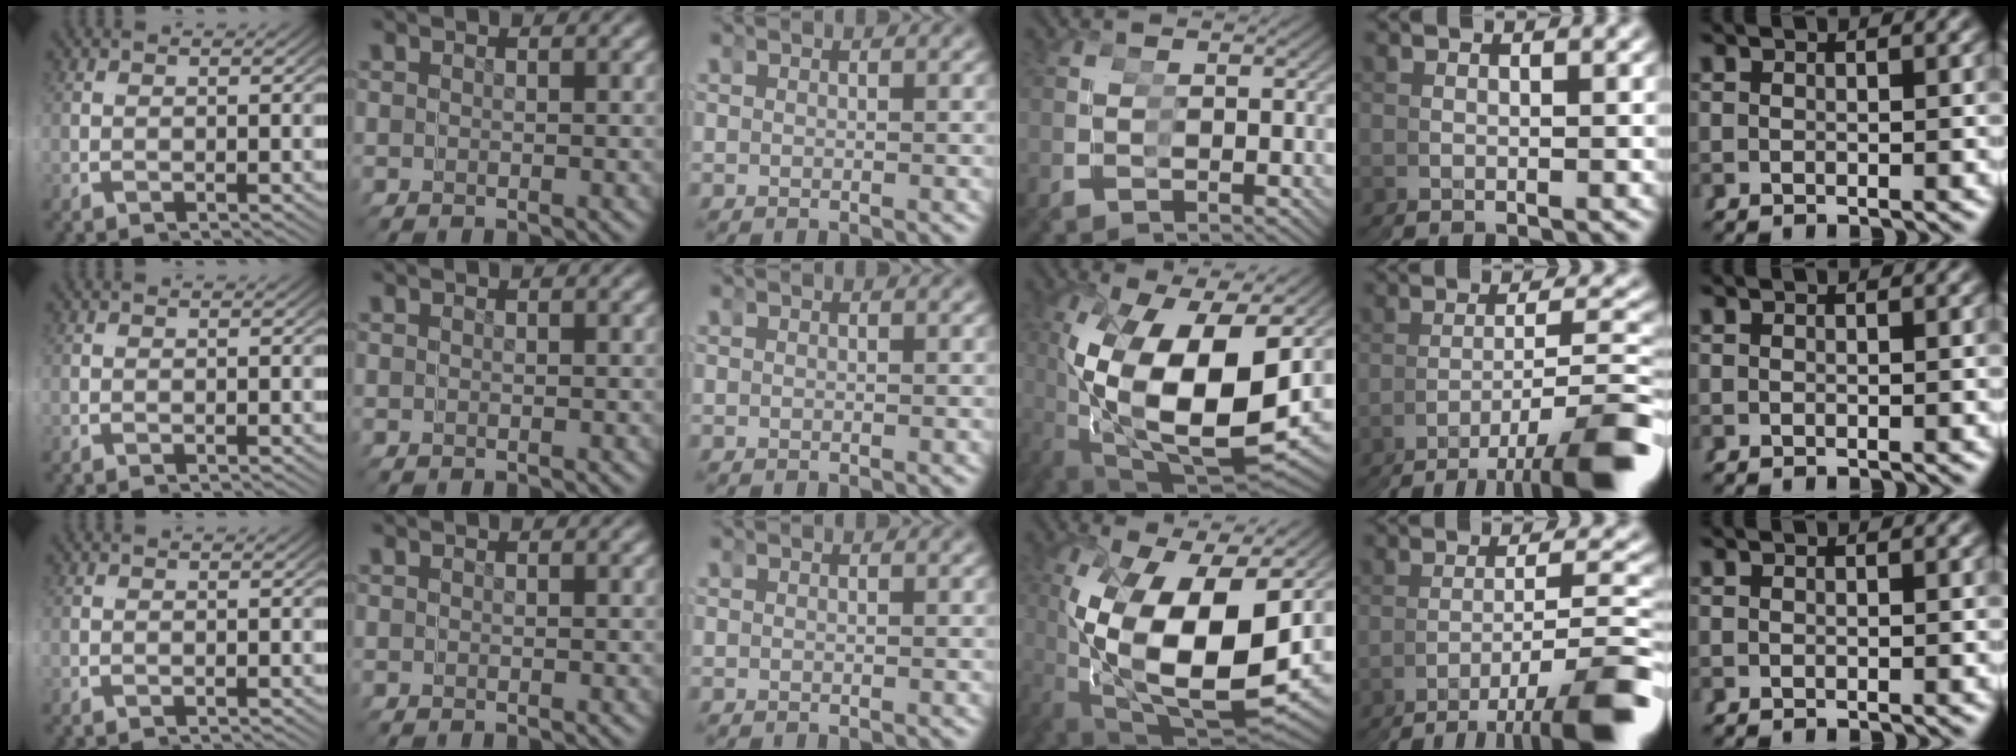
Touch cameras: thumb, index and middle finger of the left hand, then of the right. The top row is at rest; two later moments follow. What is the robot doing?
{"motion": "grasp_and_lifting", "object": "toy banana"}